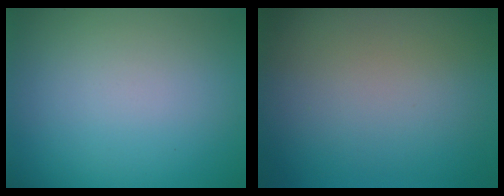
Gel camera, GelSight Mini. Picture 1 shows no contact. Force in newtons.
{"total": 0.0}